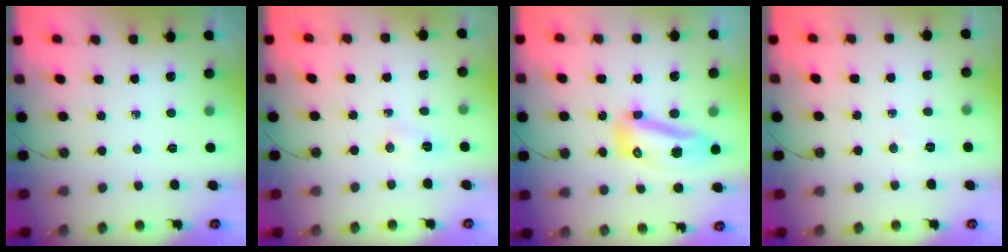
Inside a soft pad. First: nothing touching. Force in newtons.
{"total": 2.9, "press": 2.9, "slide": 0.4}
{"total": 10.6, "press": 10.6, "slide": 0.8}
{"total": 4.0, "press": 3.9, "slide": 0.7}